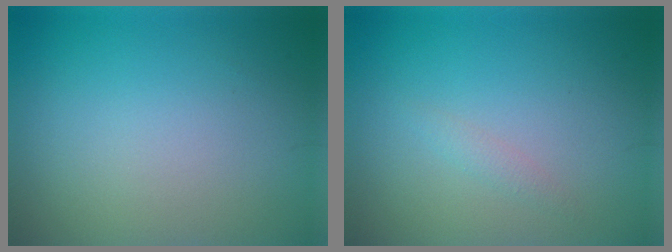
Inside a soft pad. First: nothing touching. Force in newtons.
{"total": 0.9, "press": 0.9, "slide": 0.1}